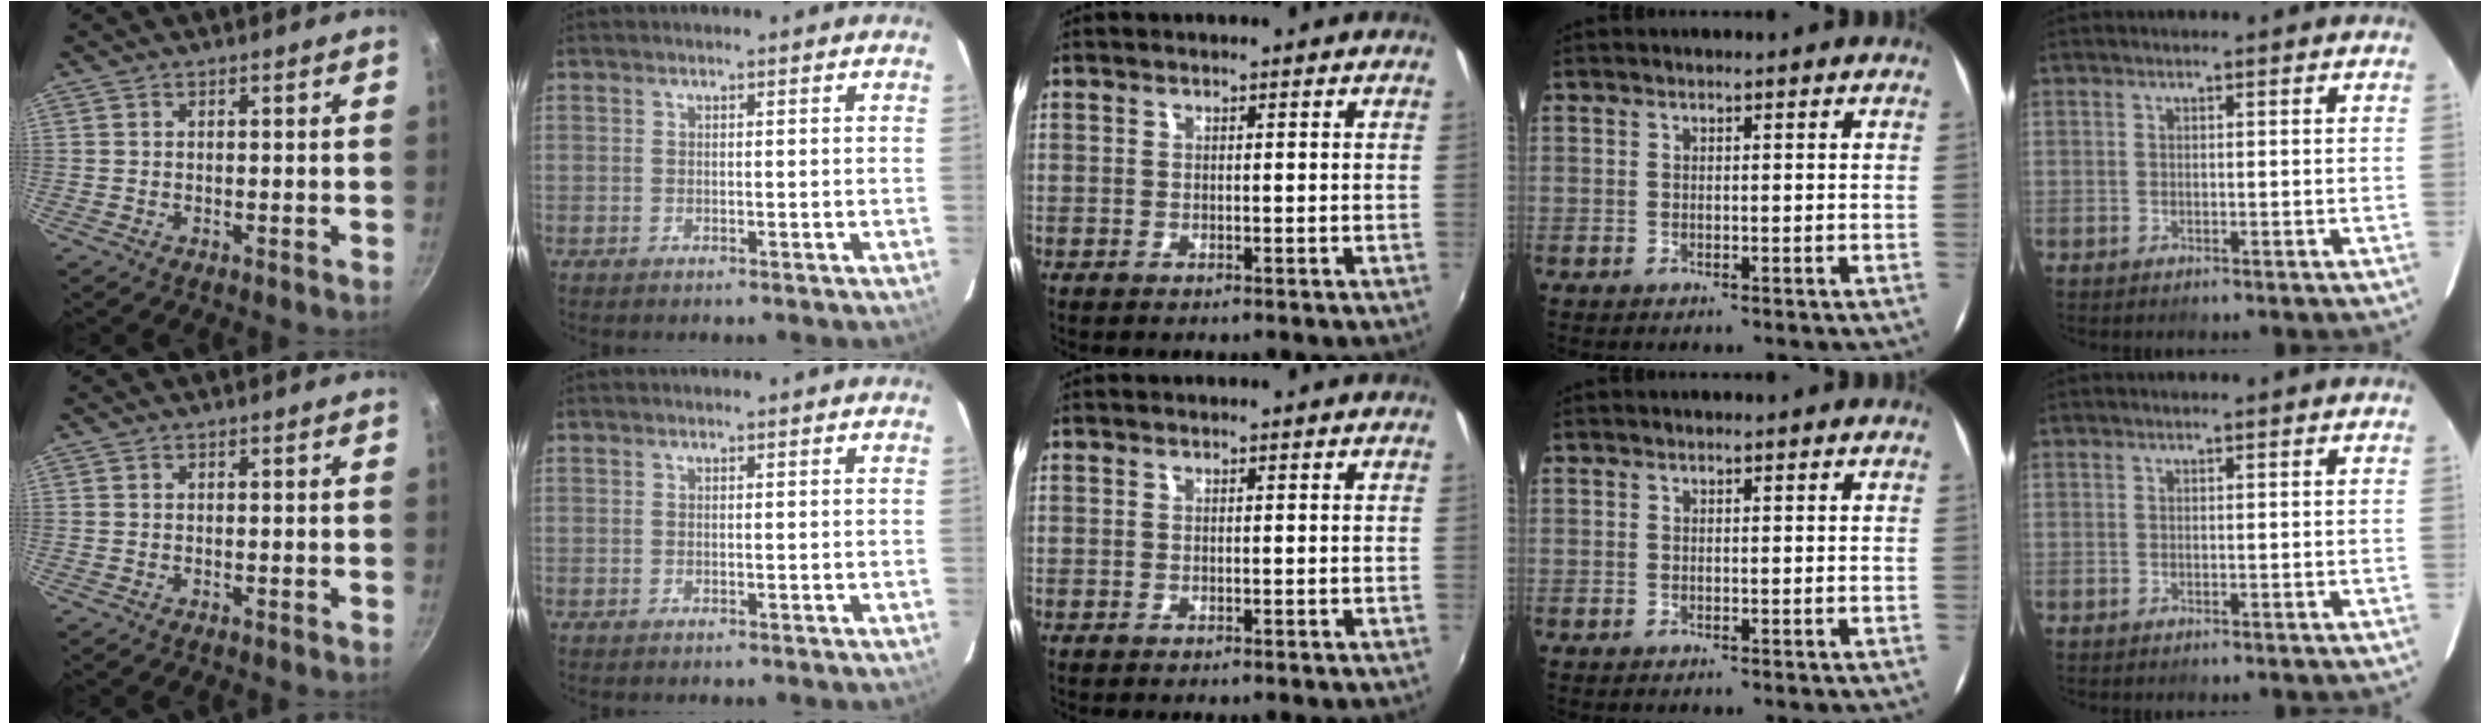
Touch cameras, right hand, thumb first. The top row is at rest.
{}